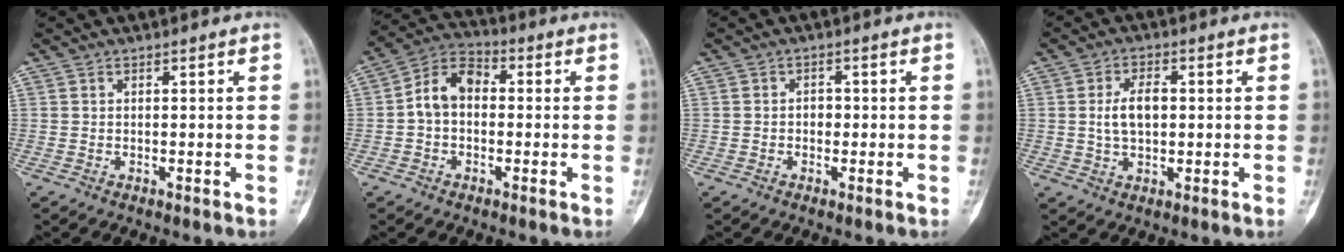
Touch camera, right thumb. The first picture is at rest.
{"total": 8.2, "force": [-0.1, 5.7, 5.9], "torque": [-0.090, 0.030, -0.015]}
{"total": 1.6, "force": [-0.2, 1.3, 1.0], "torque": [0.000, 0.007, -0.007]}
{"total": 5.8, "force": [0.6, 3.5, 4.6], "torque": [-0.082, 0.008, 0.011]}